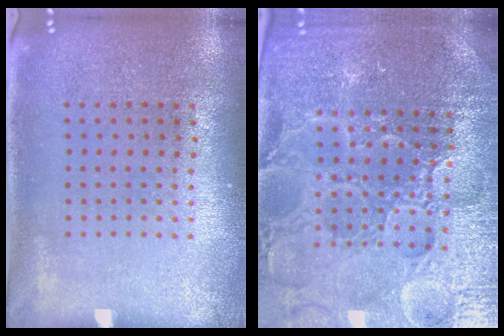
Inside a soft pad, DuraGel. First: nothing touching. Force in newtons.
{"total": 5.2, "press": 4.9, "slide": 1.8}